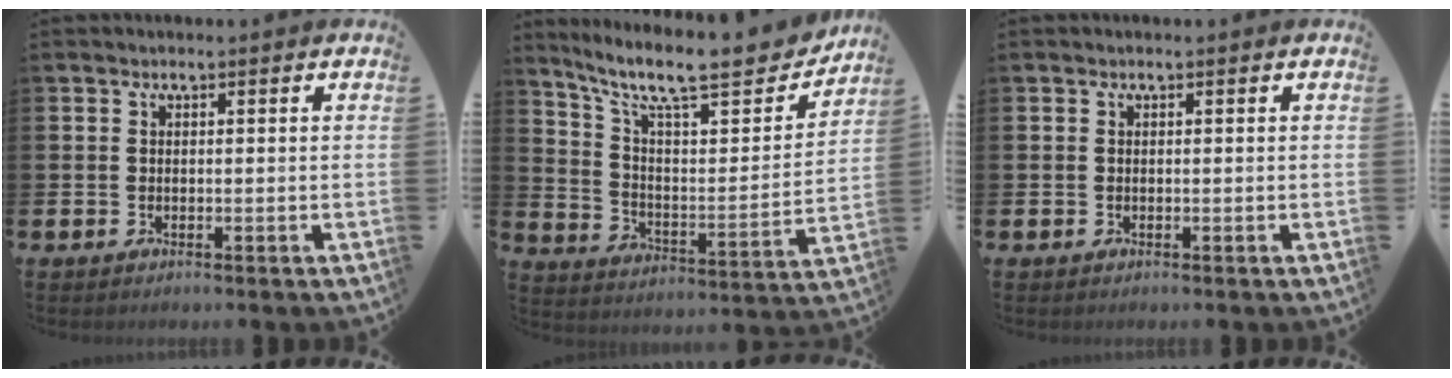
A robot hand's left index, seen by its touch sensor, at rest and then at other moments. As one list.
[{"total": 11.9, "force": [9.7, 3.1, 6.1], "torque": [-0.135, -0.070, 0.161]}, {"total": 0.0}]